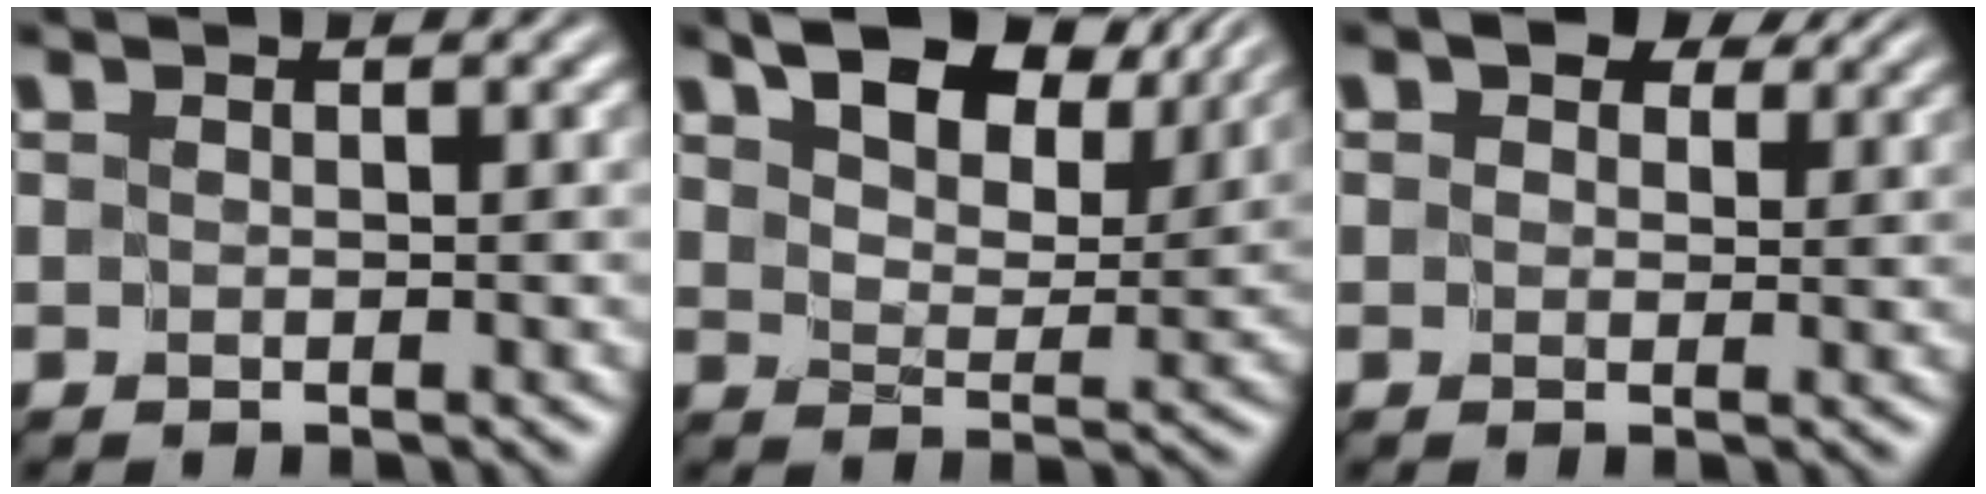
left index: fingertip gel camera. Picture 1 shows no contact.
{"total": 8.6, "force": [5.9, 3.9, 4.8], "torque": [-0.091, 0.014, 0.095]}
{"total": 3.4, "force": [1.9, 1.9, 2.0], "torque": [-0.027, 0.001, 0.018]}